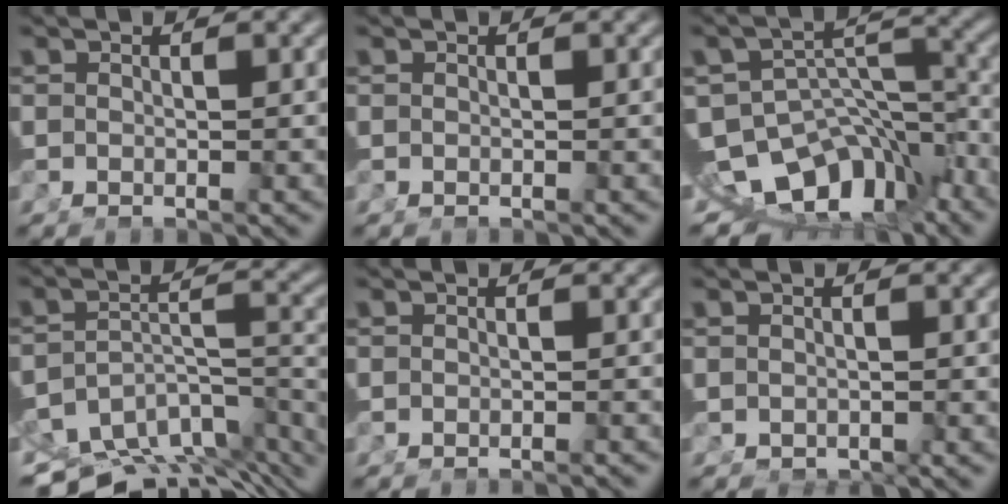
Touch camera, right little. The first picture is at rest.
{"total": 0.0}
{"total": 17.9, "force": [-8.3, 13.5, 8.4], "torque": [-0.169, -0.070, -0.121]}
{"total": 13.6, "force": [-9.4, 6.8, 7.2], "torque": [-0.092, -0.044, -0.126]}
{"total": 0.9, "force": [-0.9, -0.3, 0.2], "torque": [-0.001, 0.003, -0.015]}
{"total": 0.6, "force": [-0.6, 0.0, 0.0], "torque": [0.003, -0.009, -0.001]}